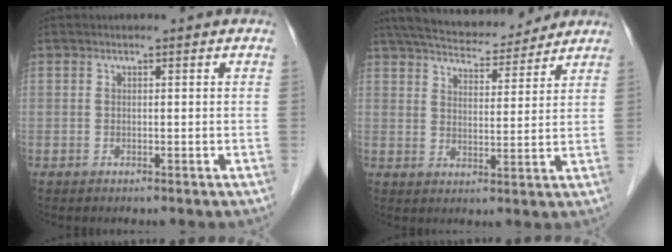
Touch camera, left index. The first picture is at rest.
{"total": 15.0, "force": [13.4, 3.2, 6.0], "torque": [-0.100, 0.027, 0.205]}